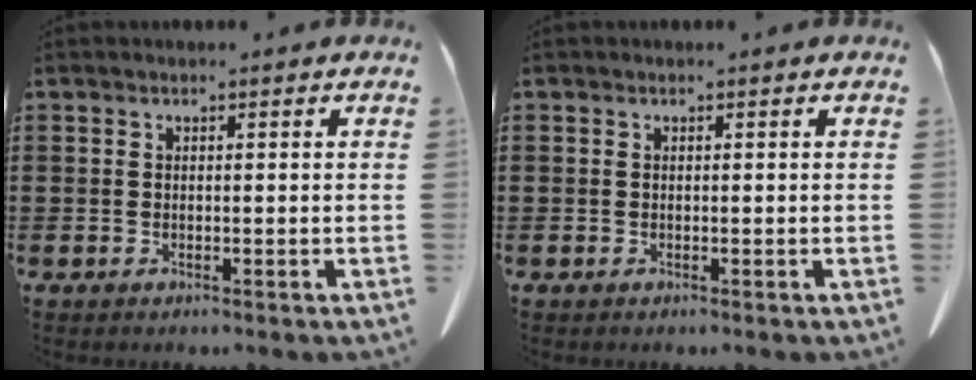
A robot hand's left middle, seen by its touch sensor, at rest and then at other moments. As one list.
[{"total": 0.0}]